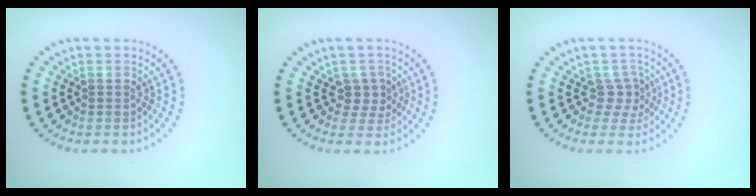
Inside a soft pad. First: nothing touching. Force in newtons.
{"total": 2.0, "press": 1.5, "slide": 1.3}
{"total": 2.0, "press": 1.4, "slide": 1.5}